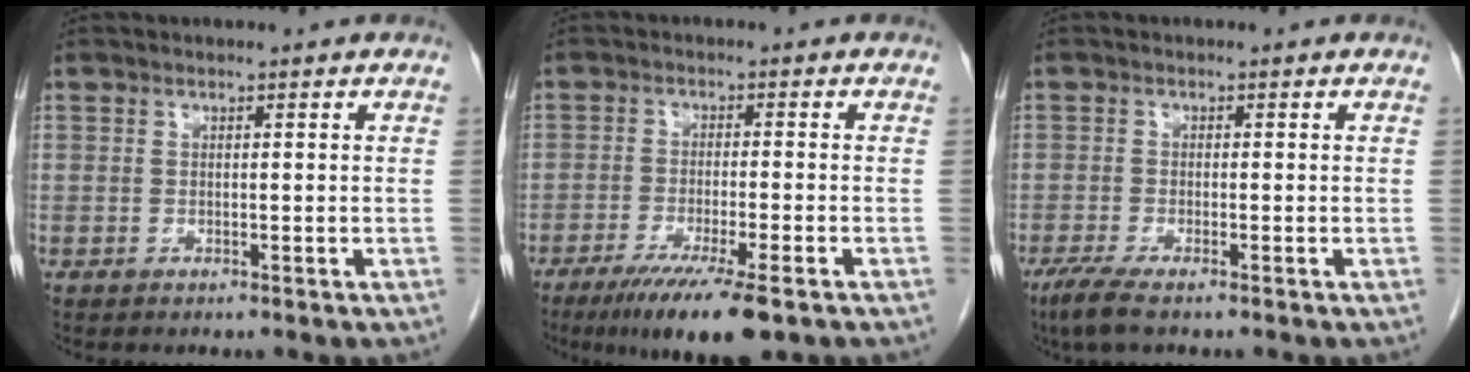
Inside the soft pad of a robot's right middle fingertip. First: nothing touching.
{"total": 10.4, "force": [-6.9, 0.7, 7.8], "torque": [-0.127, -0.026, -0.106]}
{"total": 3.4, "force": [-2.4, 0.3, 2.4], "torque": [-0.050, -0.010, -0.048]}